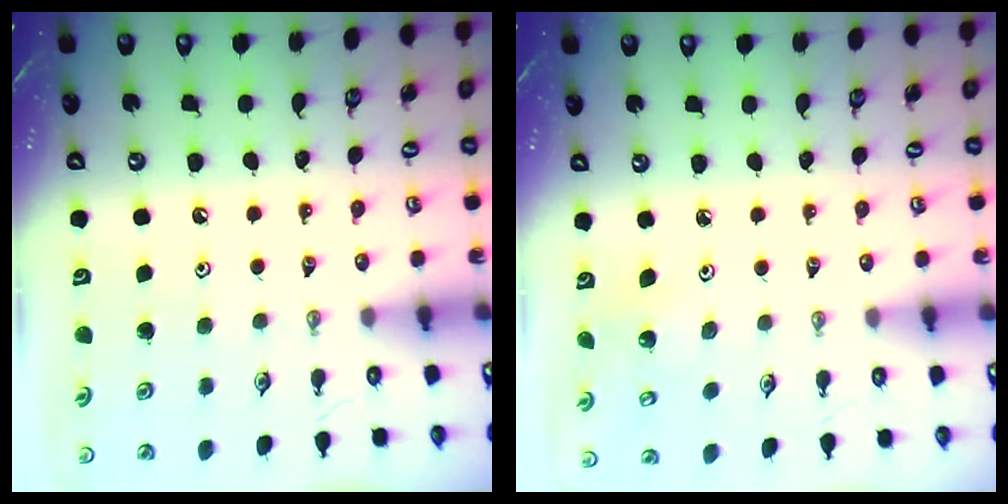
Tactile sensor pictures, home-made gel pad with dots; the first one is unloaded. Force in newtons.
{"total": 2.7, "press": 2.7, "slide": 0.2}